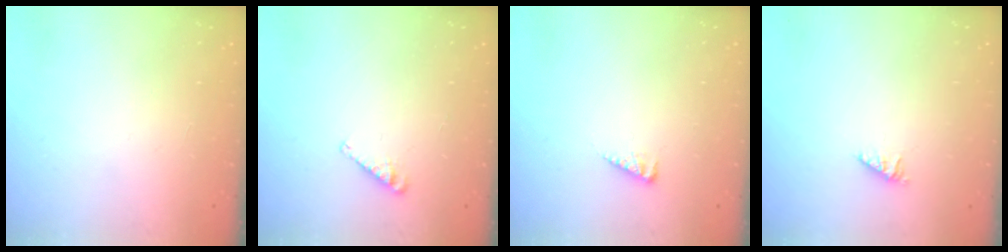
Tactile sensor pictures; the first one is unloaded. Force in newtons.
{"total": 5.0, "press": 5.0, "slide": 0.0}
{"total": 3.2, "press": 3.2, "slide": 0.5}
{"total": 1.5, "press": 1.5, "slide": 0.3}